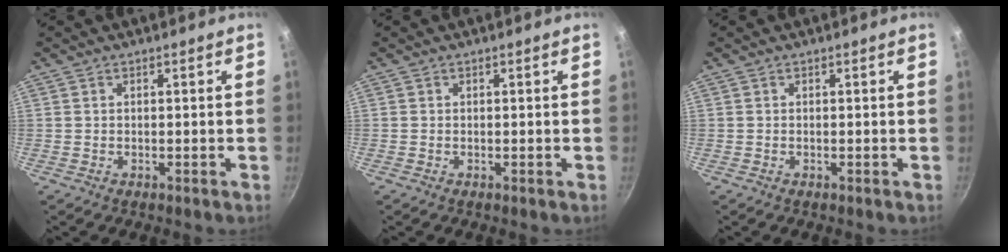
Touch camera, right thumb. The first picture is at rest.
{"total": 0.0}
{"total": 0.0}